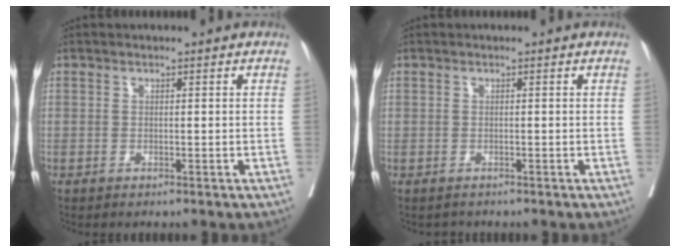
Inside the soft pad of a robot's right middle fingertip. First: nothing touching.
{"total": 0.9, "force": [-0.5, 0.7, -0.2], "torque": [-0.007, 0.002, -0.013]}